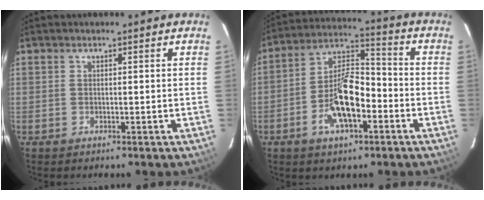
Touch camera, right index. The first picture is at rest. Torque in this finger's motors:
{"motor_torque": [1.38, -0.76, 1.05, 0.21]}